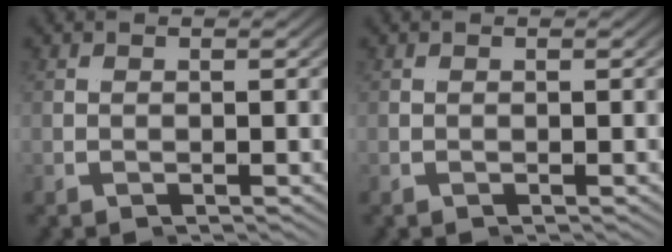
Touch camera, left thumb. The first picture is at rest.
{"total": 0.0}